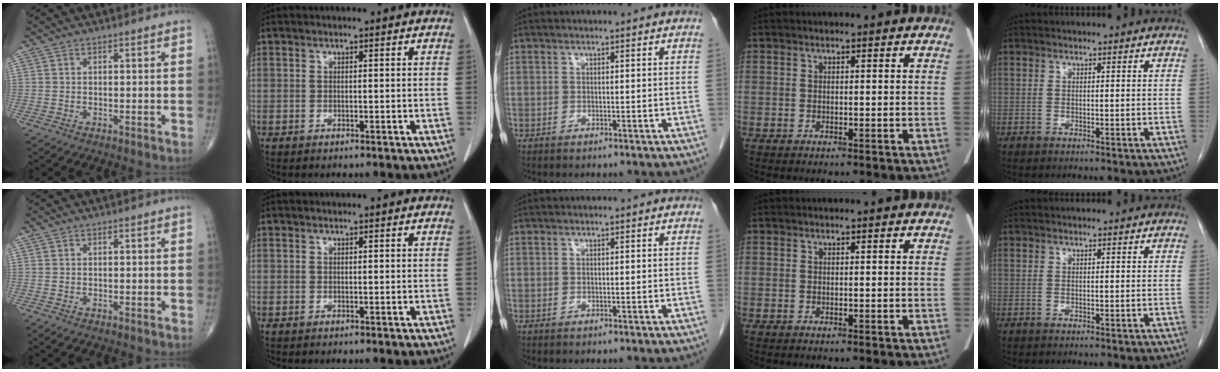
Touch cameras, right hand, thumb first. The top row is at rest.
{}